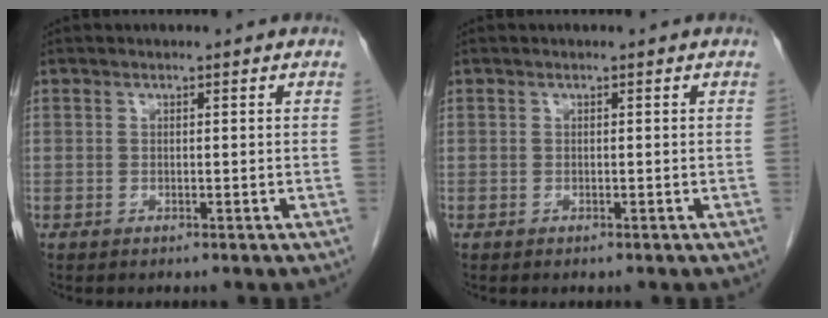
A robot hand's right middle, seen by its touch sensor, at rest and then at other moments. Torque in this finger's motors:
{"motor_torque": [-0.07, 0.07, -0.01, 0.00]}